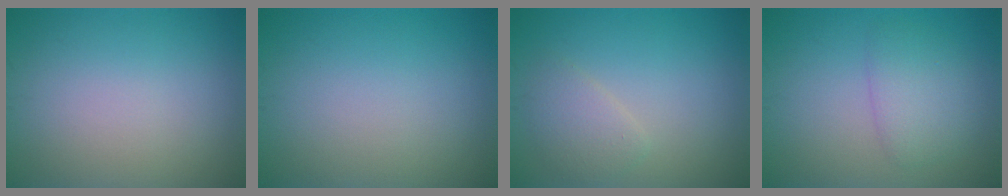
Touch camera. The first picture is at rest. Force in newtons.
{"total": 0.0}
{"total": 2.1, "press": 2.1, "slide": 0.1}
{"total": 2.9, "press": 2.9, "slide": 0.2}